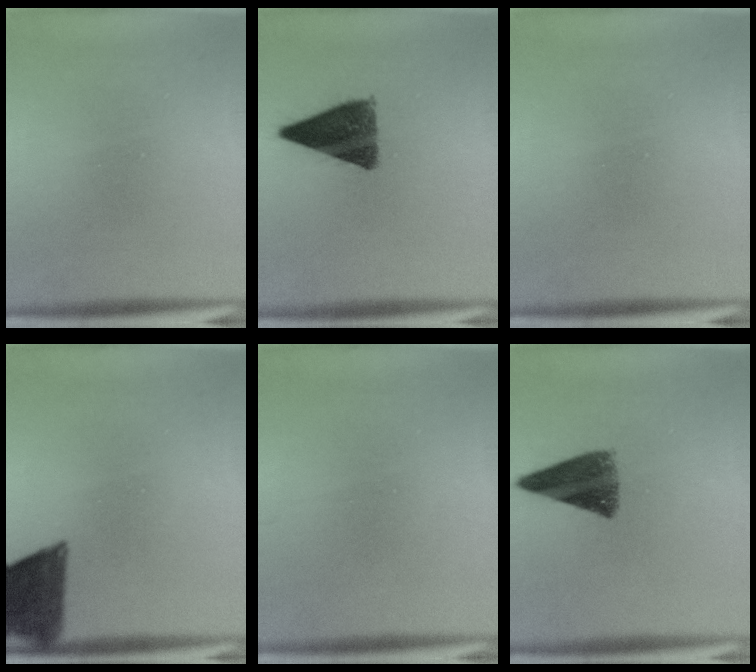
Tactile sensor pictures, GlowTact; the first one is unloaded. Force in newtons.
{"total": 10.3}
{"total": 0.0}
{"total": 11.6}
{"total": 1.1}
{"total": 8.8}